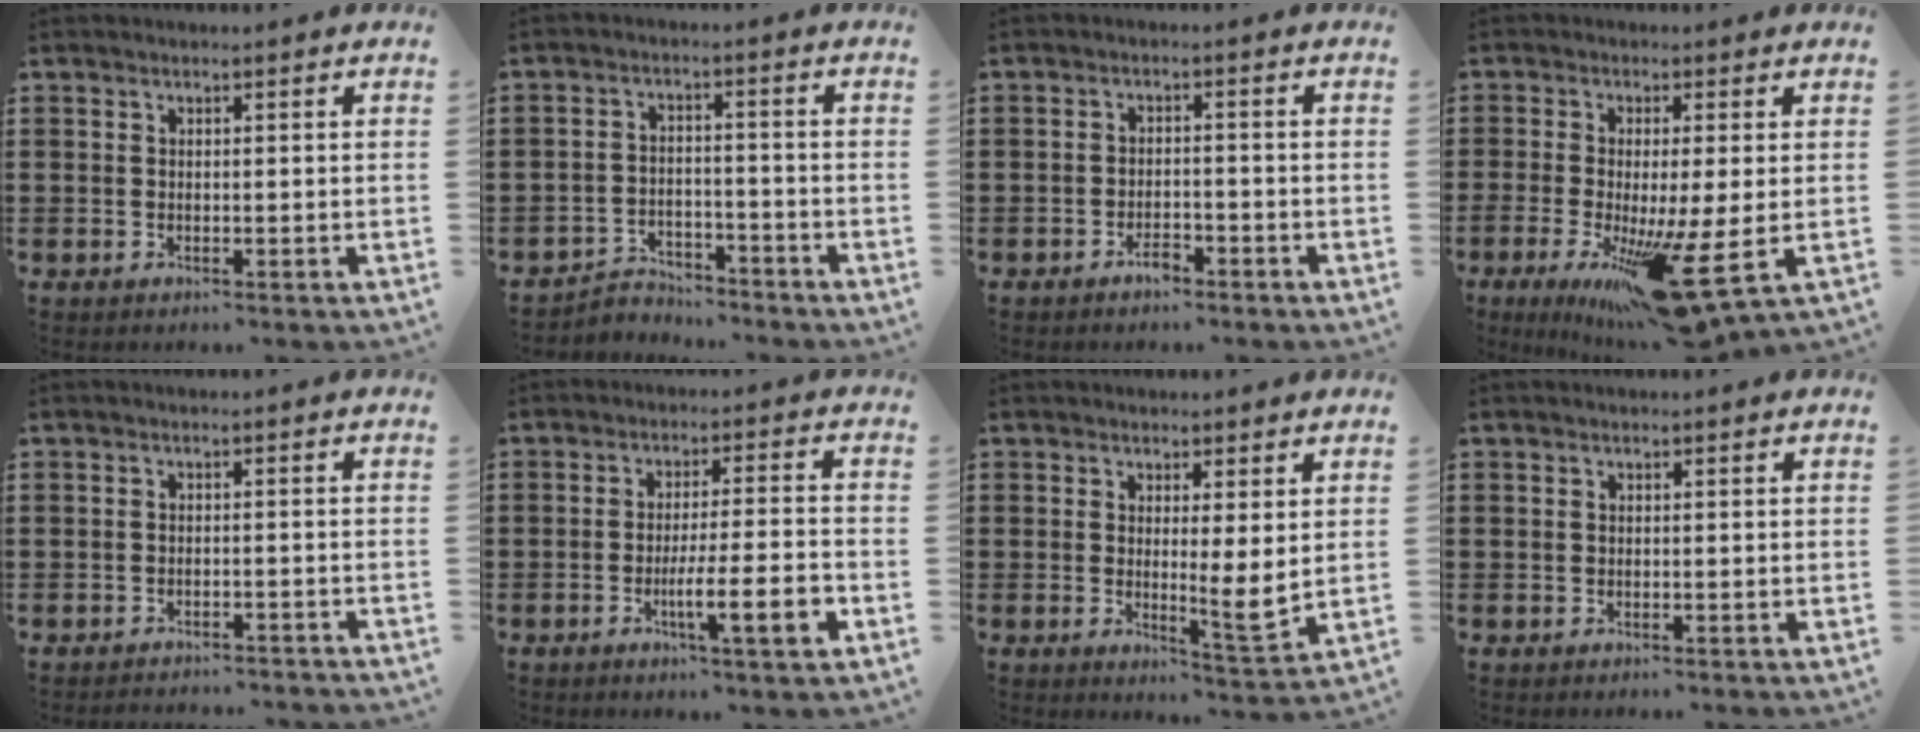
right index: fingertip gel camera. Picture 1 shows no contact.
{"total": 3.5, "force": [-3.3, 0.9, 0.0], "torque": [-0.008, 0.003, -0.072]}
{"total": 2.3, "force": [-1.8, 0.8, 1.1], "torque": [-0.023, 0.003, -0.035]}
{"total": 11.9, "force": [-4.5, 1.3, 11.0], "torque": [-0.167, -0.021, -0.072]}
{"total": 1.8, "force": [-1.8, 0.0, 0.0], "torque": [-0.006, -0.001, -0.039]}
{"total": 8.1, "force": [-3.0, 0.9, 7.4], "torque": [-0.124, -0.006, -0.051]}
{"total": 4.7, "force": [1.2, 0.8, 4.5], "torque": [-0.070, -0.016, 0.019]}
{"total": 0.0}